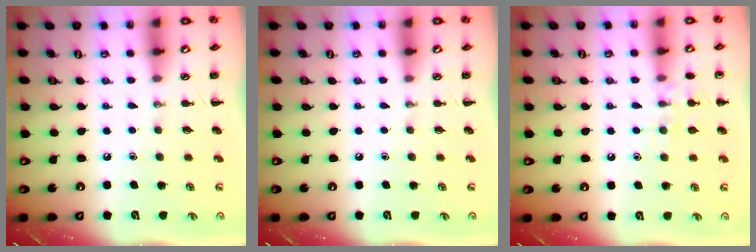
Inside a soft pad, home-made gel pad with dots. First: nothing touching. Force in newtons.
{"total": 0.0}
{"total": 8.5, "press": 8.4, "slide": 1.4}